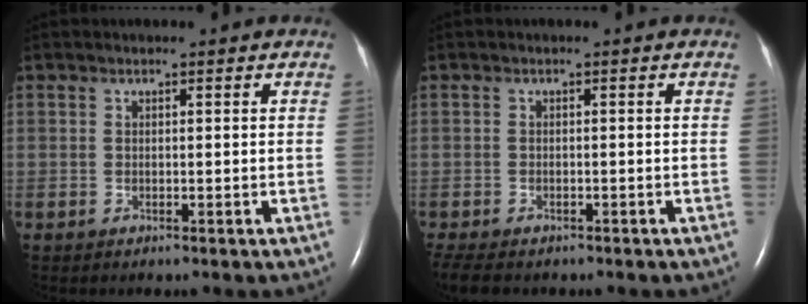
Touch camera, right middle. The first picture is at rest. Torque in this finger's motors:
{"motor_torque": [0.21, -0.18, 0.05, 0.00]}